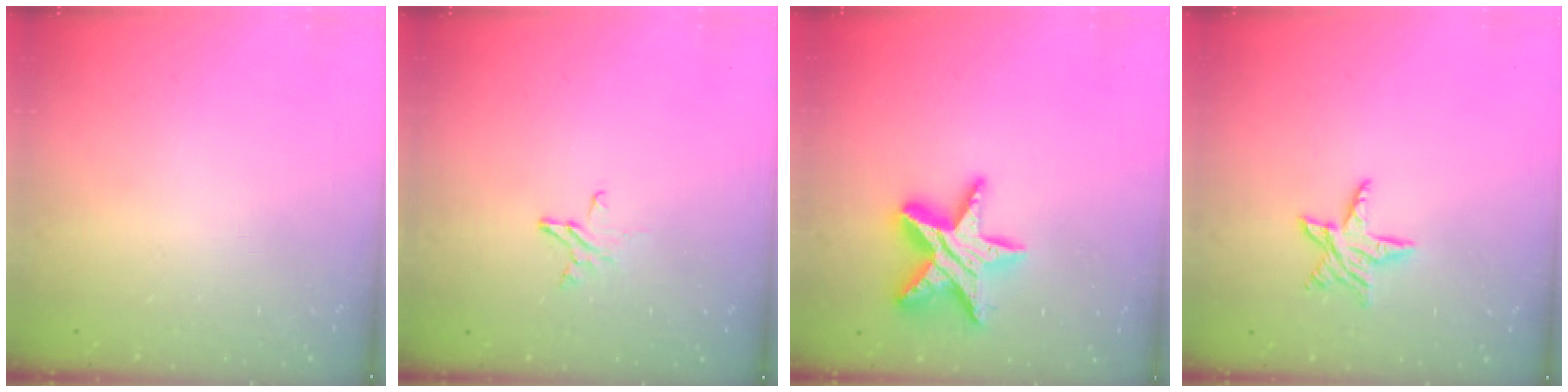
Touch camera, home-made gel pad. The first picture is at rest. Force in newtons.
{"total": 4.0, "press": 4.0, "slide": 0.3}
{"total": 15.2, "press": 15.1, "slide": 1.1}
{"total": 8.0, "press": 8.0, "slide": 0.5}